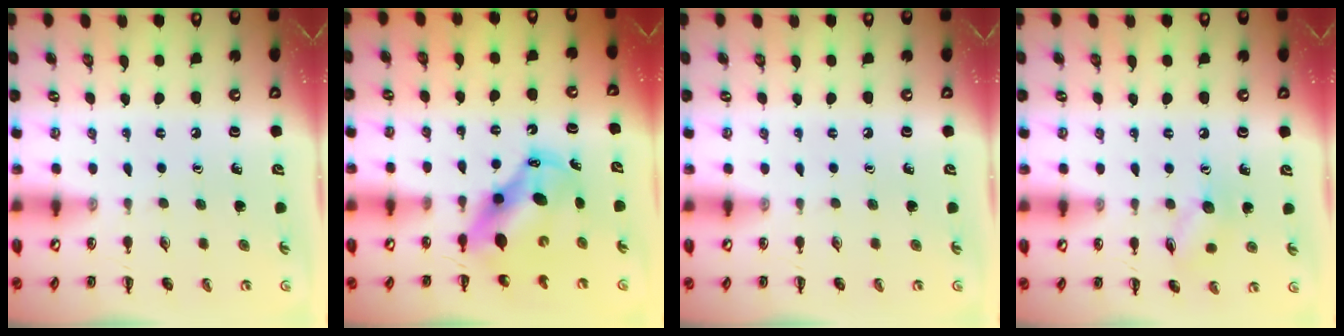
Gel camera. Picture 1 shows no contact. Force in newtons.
{"total": 7.4, "press": 7.2, "slide": 1.7}
{"total": 0.0}
{"total": 7.3, "press": 7.3, "slide": 0.9}